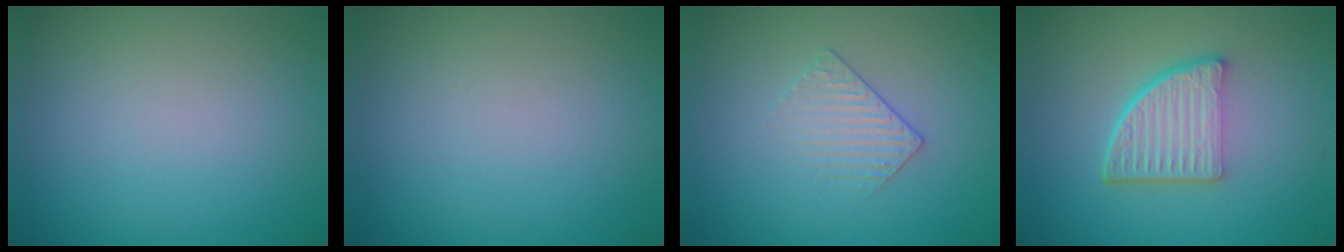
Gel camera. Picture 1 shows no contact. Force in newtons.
{"total": 0.0}
{"total": 1.4, "press": 0.9, "slide": 1.1}
{"total": 5.3, "press": 3.8, "slide": 3.7}